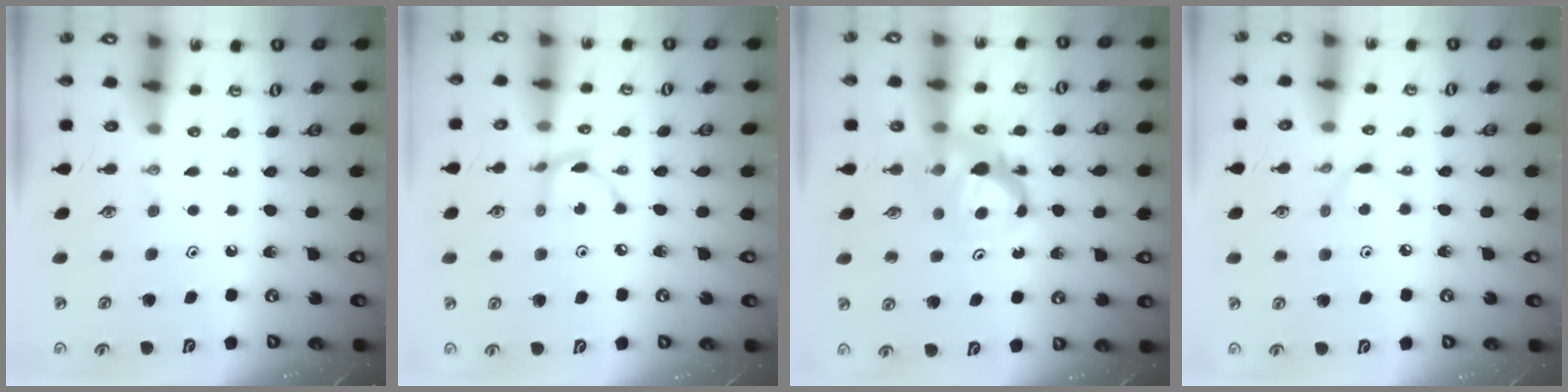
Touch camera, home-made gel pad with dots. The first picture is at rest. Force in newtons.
{"total": 4.4, "press": 4.4, "slide": 0.2}
{"total": 7.2, "press": 7.2, "slide": 0.1}
{"total": 5.9, "press": 5.9, "slide": 0.6}